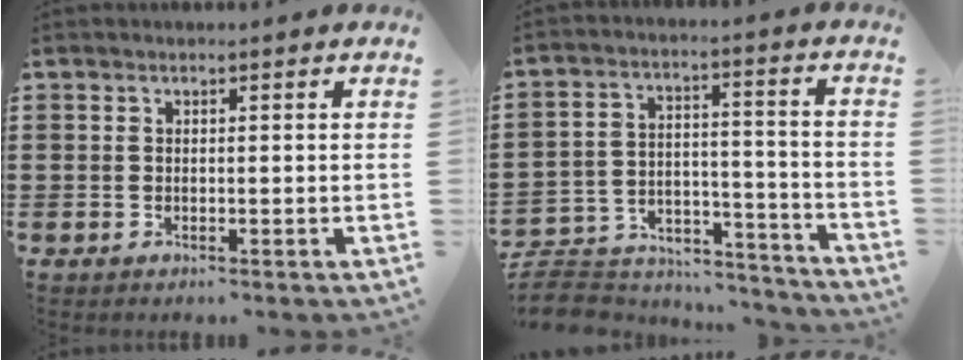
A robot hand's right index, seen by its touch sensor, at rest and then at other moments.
{"total": 6.4, "force": [-6.0, 1.8, 0.9], "torque": [-0.025, 0.007, -0.122]}